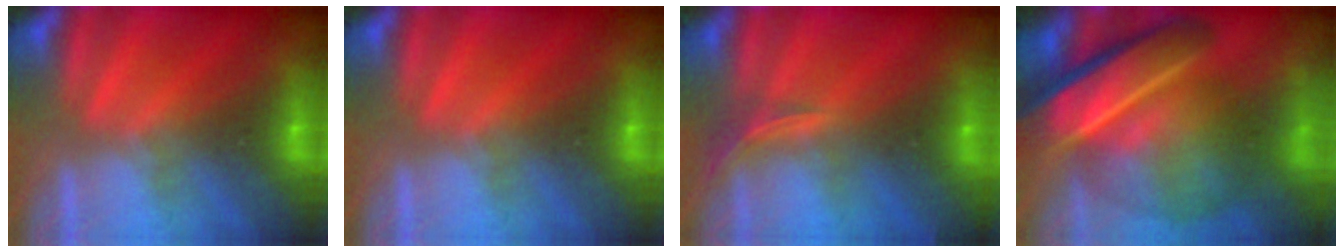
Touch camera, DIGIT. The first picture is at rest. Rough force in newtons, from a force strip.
{"total": 0.0}
{"total": 2.9}
{"total": 5.9}